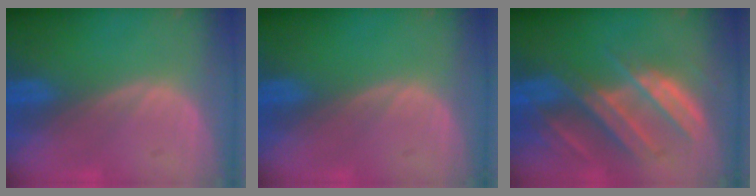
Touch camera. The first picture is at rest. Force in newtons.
{"total": 0.0}
{"total": 8.8, "press": 8.0, "slide": 3.6}